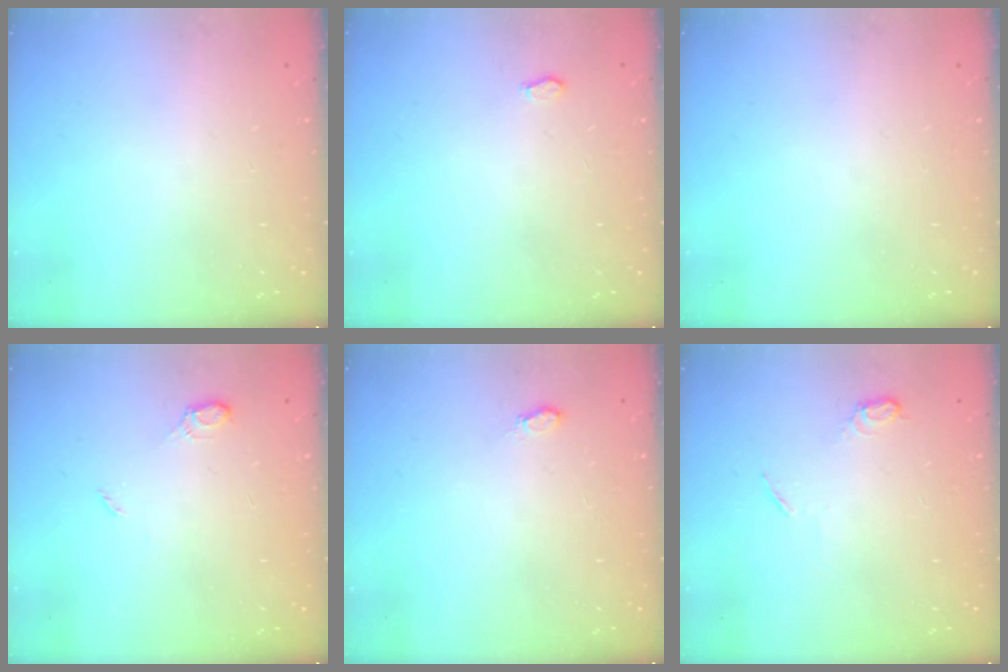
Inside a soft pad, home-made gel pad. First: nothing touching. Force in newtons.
{"total": 2.6, "press": 2.5, "slide": 0.4}
{"total": 0.0}
{"total": 5.4, "press": 5.4, "slide": 0.6}
{"total": 3.5, "press": 3.5, "slide": 0.5}
{"total": 5.3, "press": 5.3, "slide": 0.7}